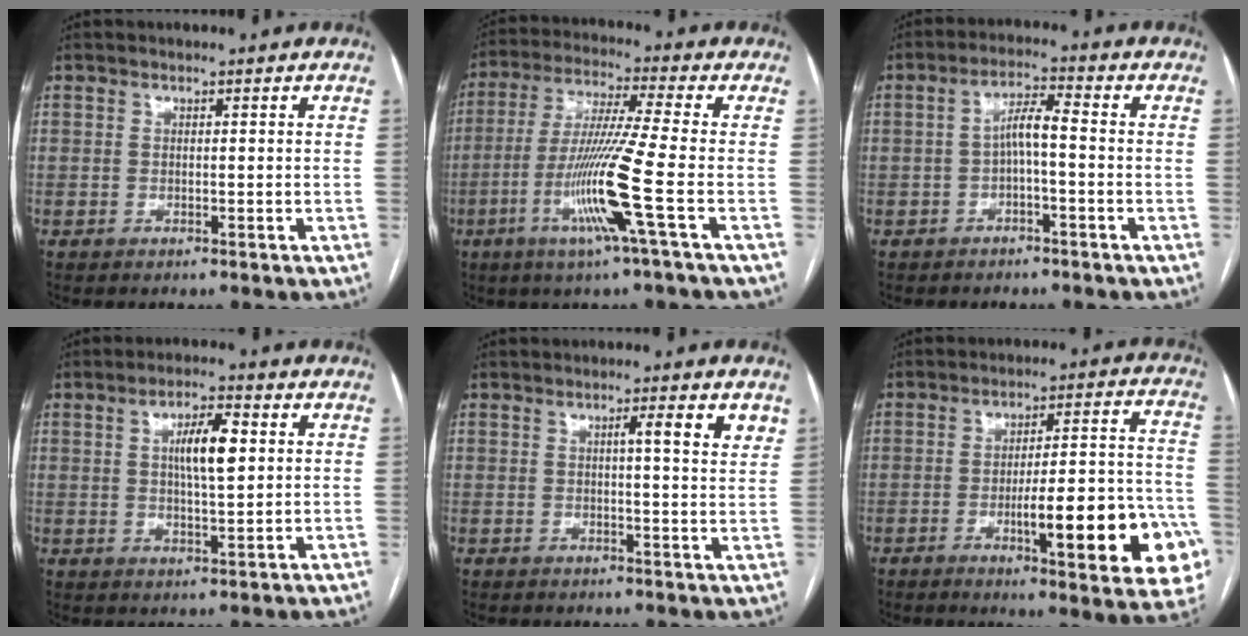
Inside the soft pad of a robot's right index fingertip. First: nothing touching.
{"total": 12.4, "force": [-4.2, -2.1, 11.5], "torque": [-0.230, -0.022, -0.086]}
{"total": 4.3, "force": [-0.7, 0.7, 4.2], "torque": [-0.078, 0.018, -0.011]}
{"total": 6.7, "force": [1.5, 1.5, 6.4], "torque": [-0.114, 0.008, 0.027]}
{"total": 4.8, "force": [2.3, 0.2, 4.2], "torque": [-0.050, -0.004, 0.026]}
{"total": 19.3, "force": [-6.6, 3.2, 17.9], "torque": [-0.168, 0.018, -0.076]}